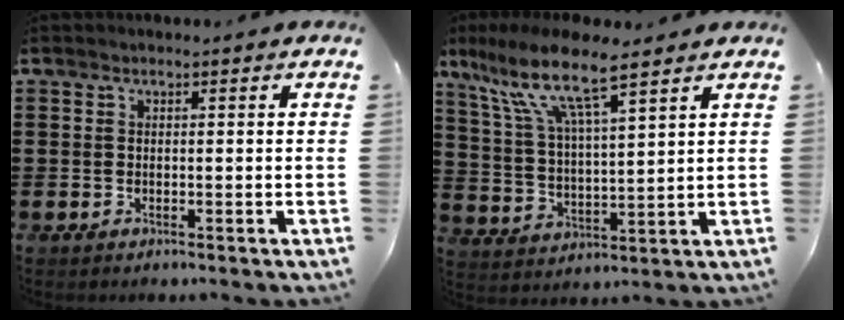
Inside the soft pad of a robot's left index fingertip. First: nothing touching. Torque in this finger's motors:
{"motor_torque": [2.14, 0.00, 1.04, 0.21]}